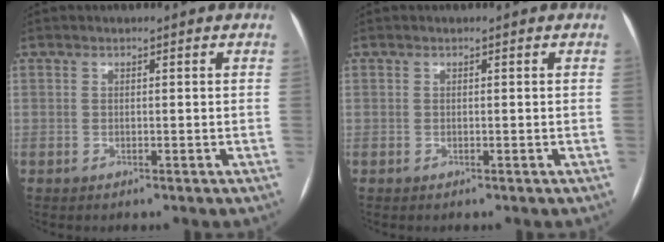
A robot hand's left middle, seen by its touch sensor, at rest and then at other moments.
{"total": 0.0}